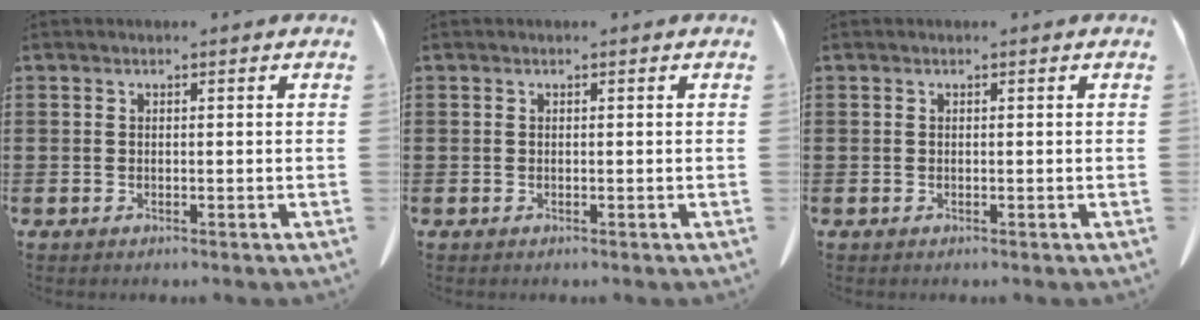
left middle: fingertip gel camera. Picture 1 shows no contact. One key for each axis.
{"total": 0.0}
{"total": 0.0}